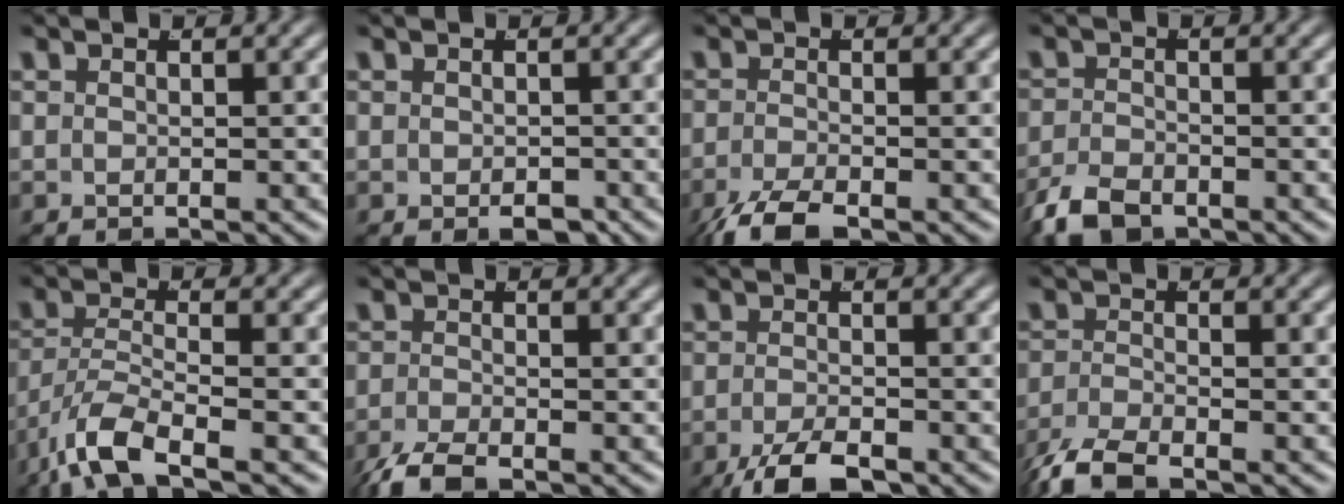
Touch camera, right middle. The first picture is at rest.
{"total": 1.5, "force": [-1.1, 0.6, 0.9], "torque": [-0.011, -0.011, -0.011]}
{"total": 4.0, "force": [-3.2, 1.2, 2.2], "torque": [-0.053, -0.022, -0.042]}
{"total": 3.8, "force": [-3.0, 1.6, 1.8], "torque": [-0.040, -0.017, -0.045]}
{"total": 4.9, "force": [-2.7, 1.7, 3.7], "torque": [-0.090, -0.036, -0.030]}
{"total": 3.2, "force": [-2.7, 0.9, 1.6], "torque": [-0.039, -0.018, -0.038]}
{"total": 4.4, "force": [-3.5, 1.2, 2.4], "torque": [-0.049, -0.017, -0.051]}
{"total": 3.9, "force": [-3.2, 1.0, 2.0], "torque": [-0.047, -0.016, -0.045]}